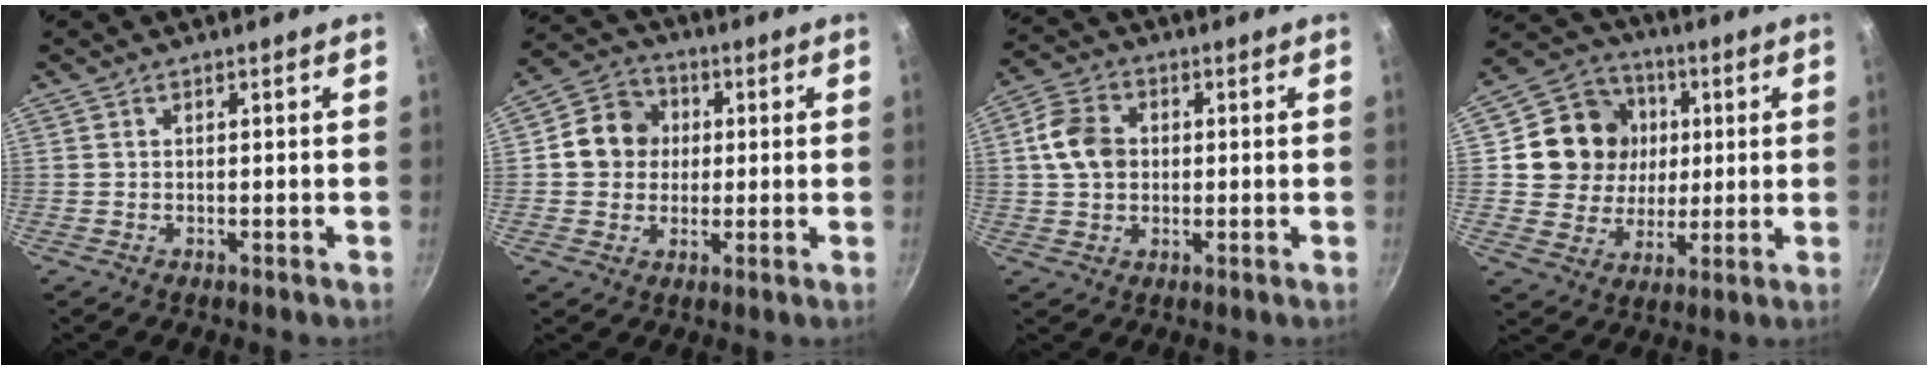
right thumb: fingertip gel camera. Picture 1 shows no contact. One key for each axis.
{"total": 9.5, "fx": 1.1, "fy": 8.5, "fz": 4.0, "tx": -0.033, "ty": 0.013, "tz": 0.003}
{"total": 8.4, "fx": 0.8, "fy": 6.5, "fz": 5.2, "tx": -0.084, "ty": 0.011, "tz": 0.005}
{"total": 15.5, "fx": 2.9, "fy": 14.0, "fz": 6.1, "tx": -0.086, "ty": 0.011, "tz": 0.050}